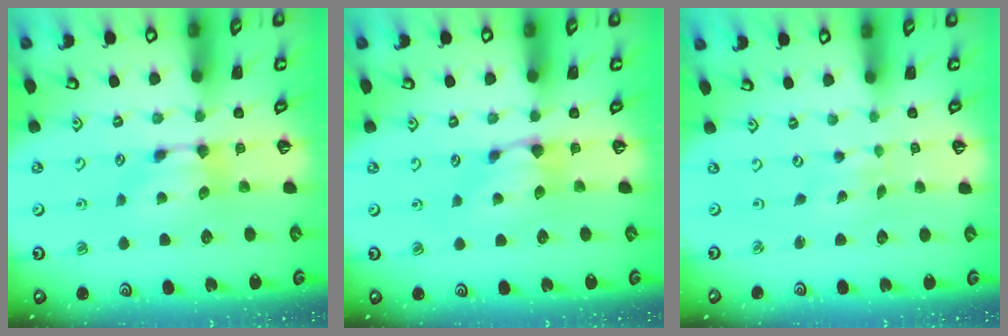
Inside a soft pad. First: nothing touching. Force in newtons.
{"total": 0.8, "press": 0.2, "slide": 0.8}
{"total": 5.2, "press": 5.2, "slide": 0.2}